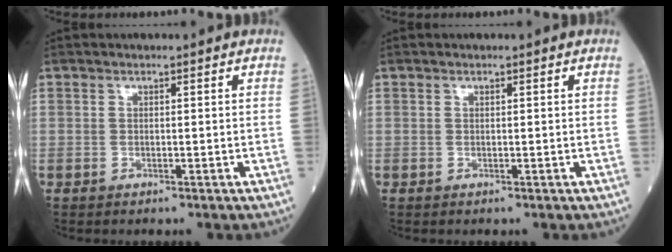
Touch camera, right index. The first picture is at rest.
{"total": 0.0}